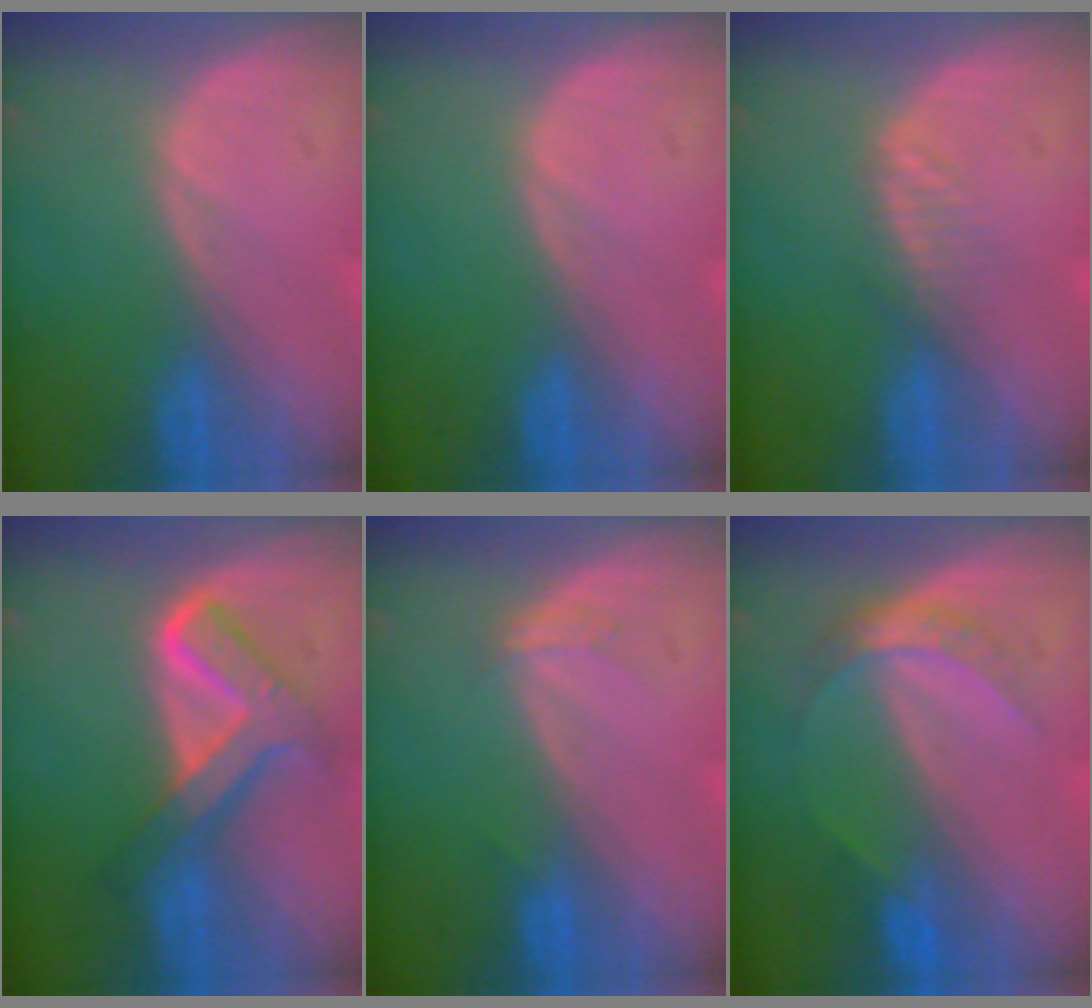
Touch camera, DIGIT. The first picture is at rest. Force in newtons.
{"total": 0.0}
{"total": 2.0, "press": 2.0, "slide": 0.2}
{"total": 7.2, "press": 7.2, "slide": 0.3}
{"total": 1.5, "press": 1.4, "slide": 0.3}
{"total": 4.8, "press": 4.3, "slide": 2.1}